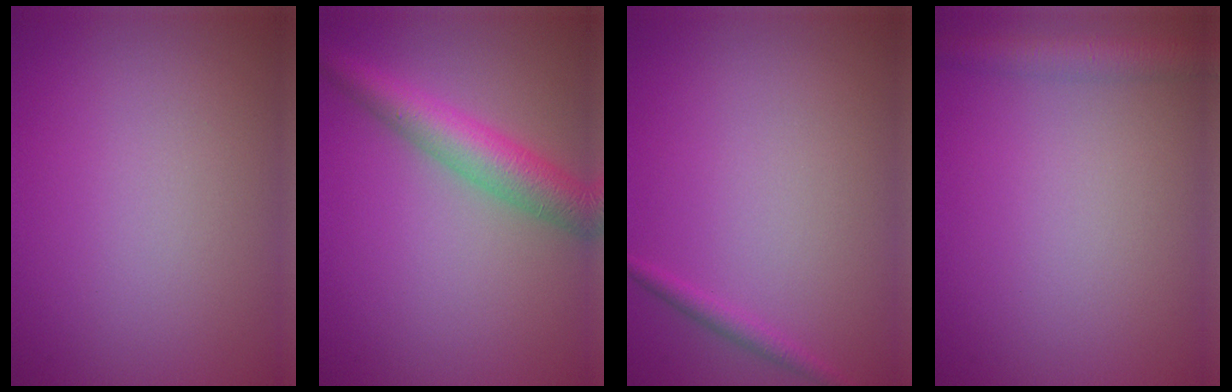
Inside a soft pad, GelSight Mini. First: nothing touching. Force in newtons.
{"total": 4.9, "press": 4.9, "slide": 0.1}
{"total": 1.1, "press": 1.1, "slide": 0.1}
{"total": 2.7, "press": 2.7, "slide": 0.2}